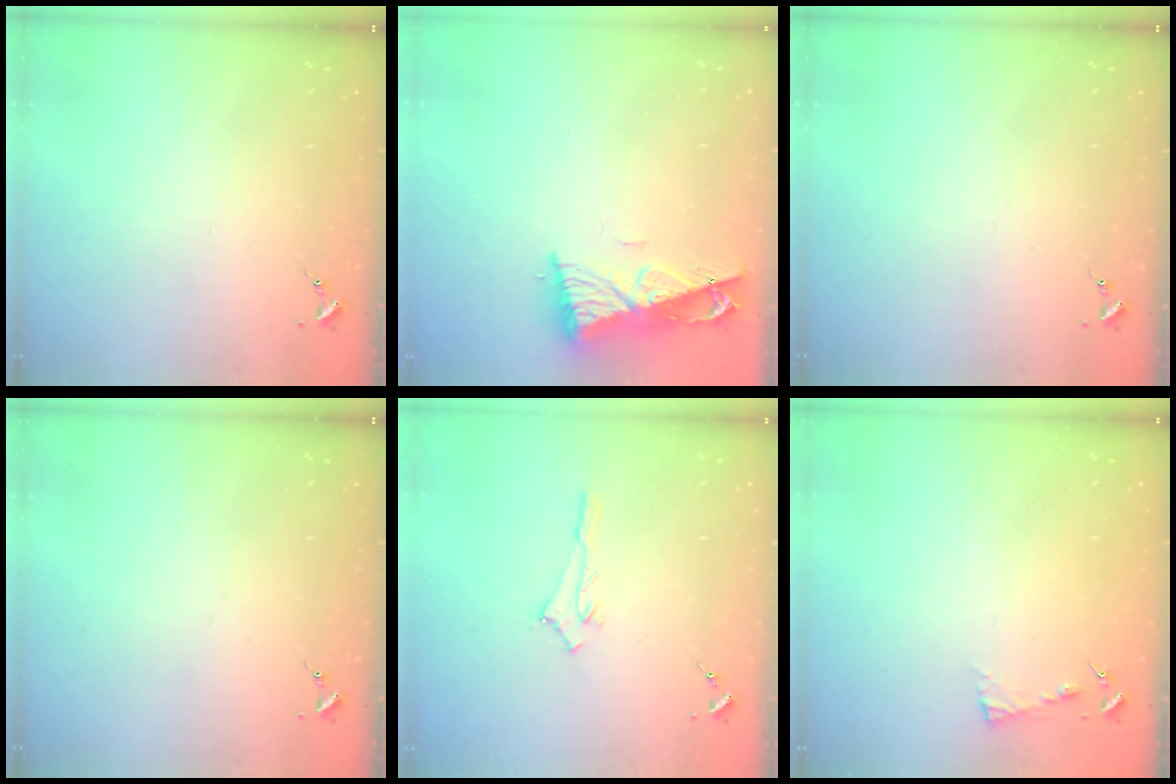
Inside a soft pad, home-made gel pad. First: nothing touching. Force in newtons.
{"total": 9.5, "press": 9.5, "slide": 0.9}
{"total": 0.0}
{"total": 0.0}
{"total": 2.6, "press": 2.6, "slide": 0.3}
{"total": 2.8, "press": 2.8, "slide": 0.3}